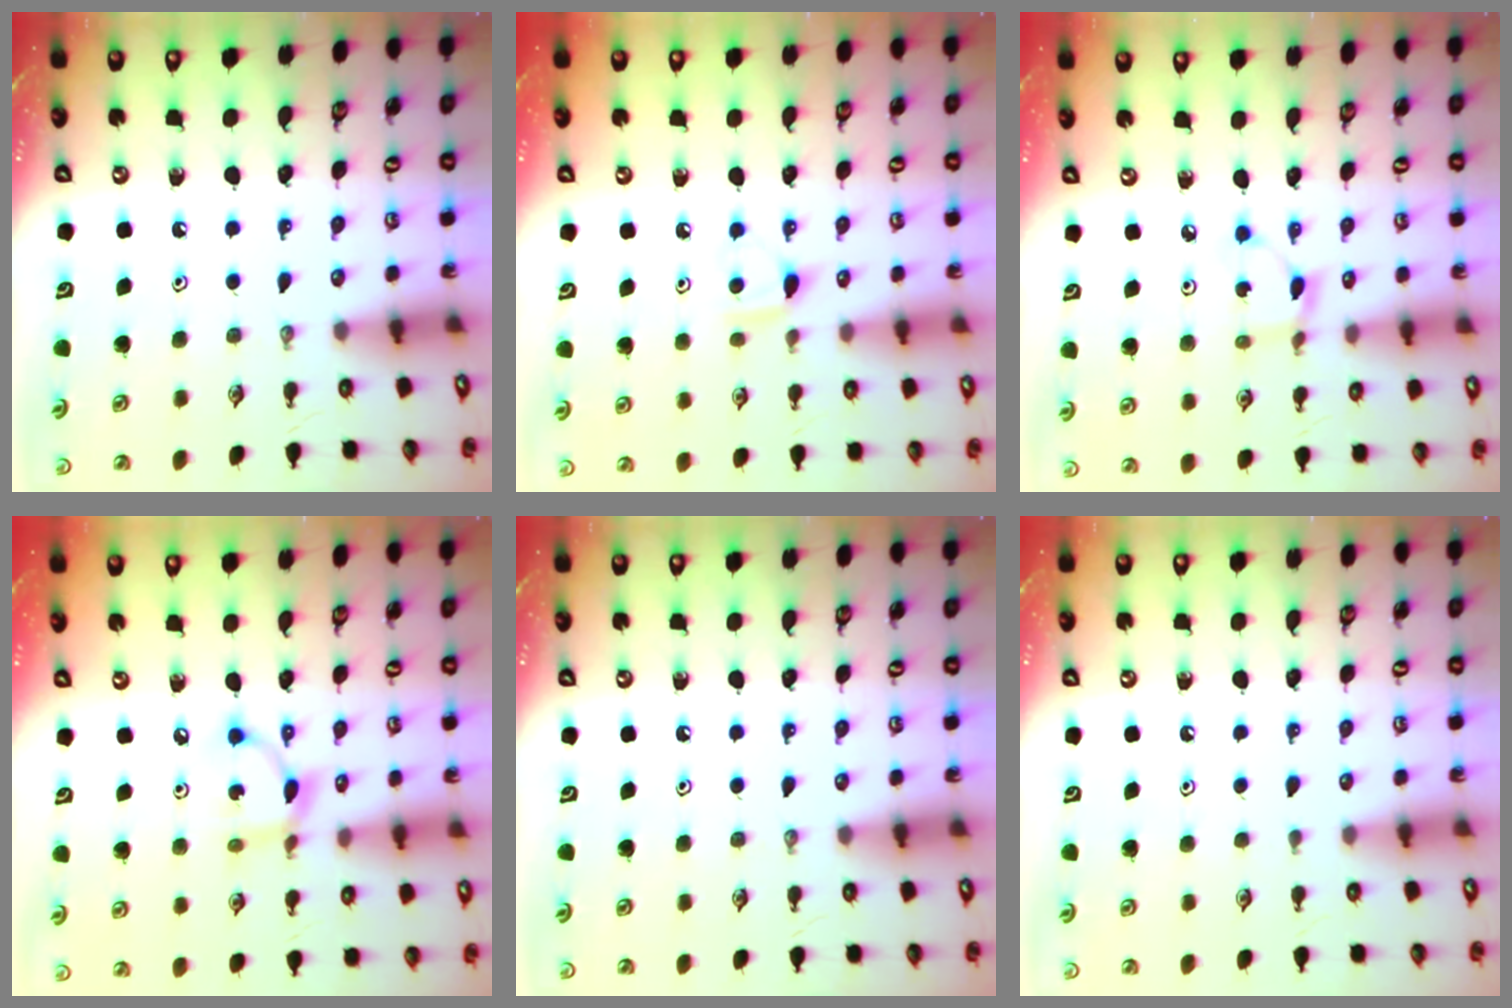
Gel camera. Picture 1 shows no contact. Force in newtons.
{"total": 6.1, "press": 6.0, "slide": 0.8}
{"total": 2.8, "press": 2.8, "slide": 0.1}
{"total": 7.6, "press": 7.6, "slide": 0.3}
{"total": 0.0}
{"total": 1.3, "press": 1.2, "slide": 0.3}